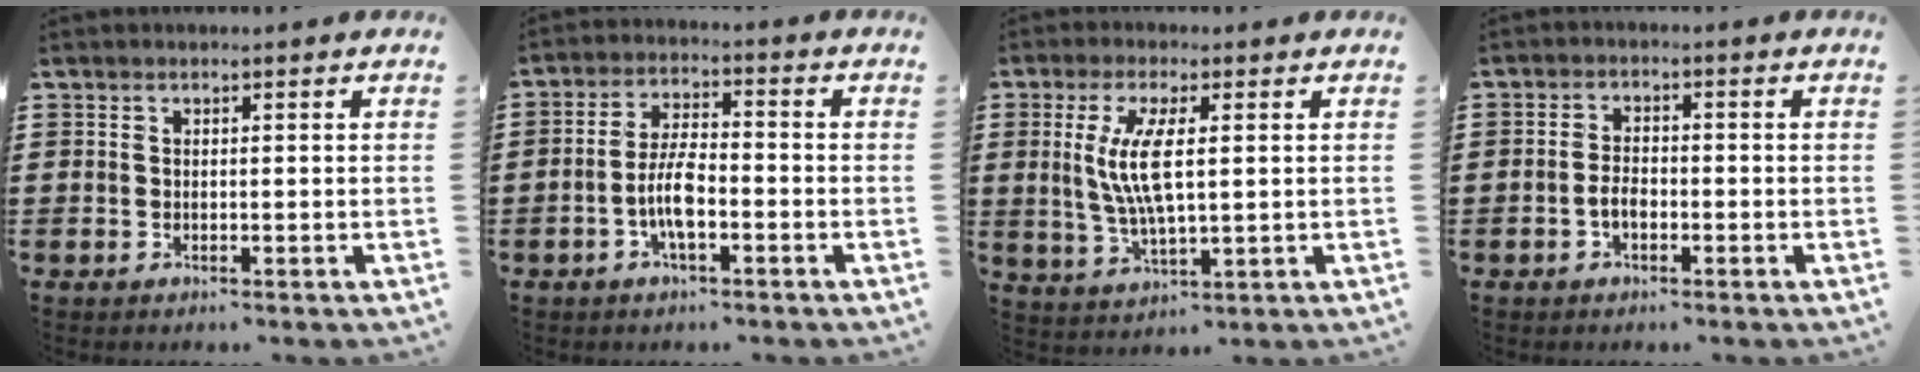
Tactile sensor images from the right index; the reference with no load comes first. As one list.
[{"total": 6.1, "force": [-1.9, 2.1, 5.4], "torque": [-0.126, -0.003, -0.044]}, {"total": 7.9, "force": [1.3, 2.3, 7.4], "torque": [-0.164, -0.003, 0.015]}, {"total": 2.7, "force": [-1.0, 1.2, 2.2], "torque": [-0.049, 0.000, -0.021]}]